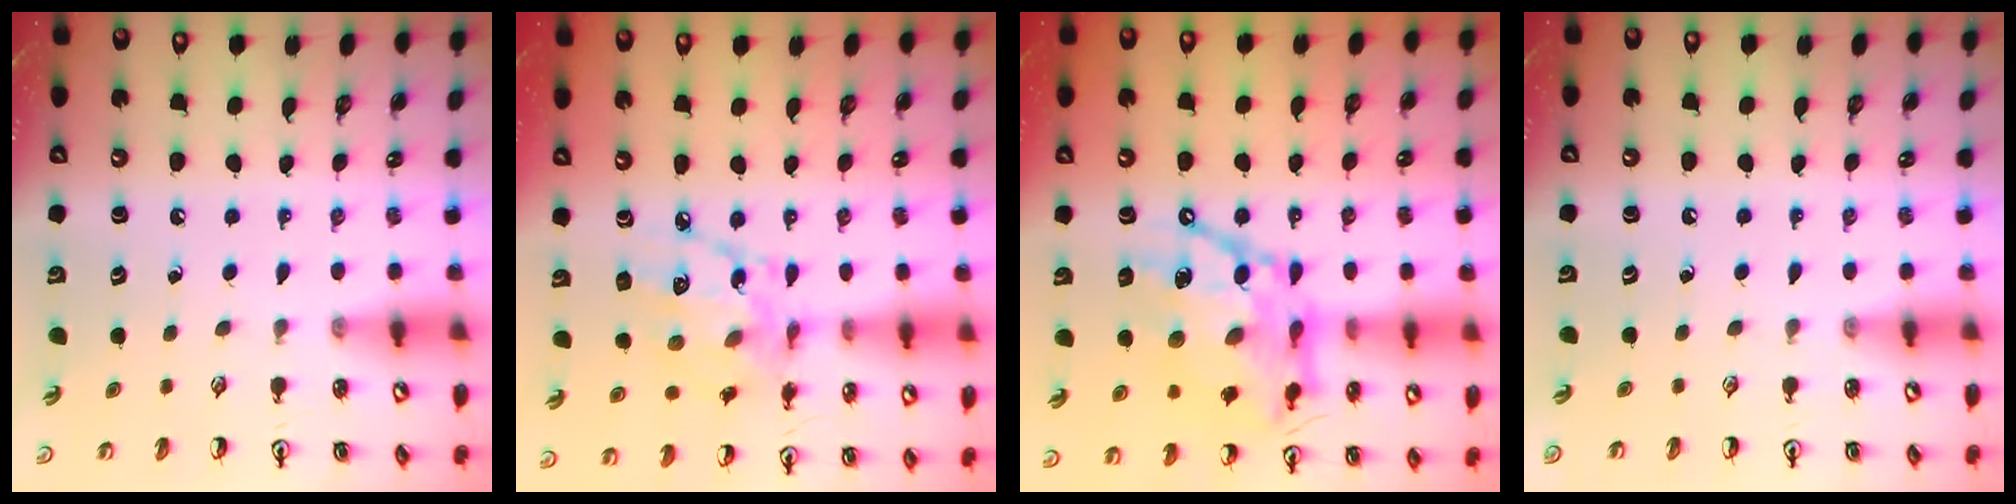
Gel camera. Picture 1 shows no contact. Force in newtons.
{"total": 13.8, "press": 13.8, "slide": 0.8}
{"total": 19.2, "press": 19.1, "slide": 1.6}
{"total": 0.0}